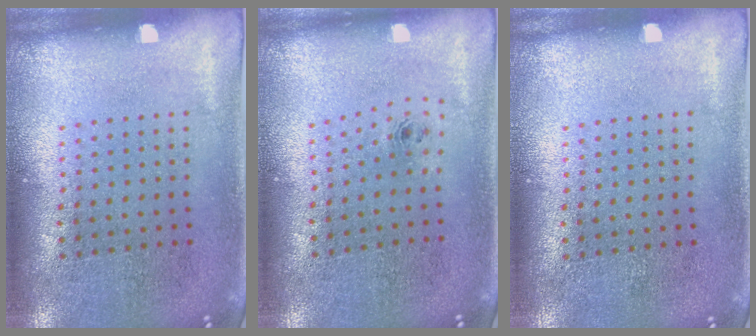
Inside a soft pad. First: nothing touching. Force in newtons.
{"total": 0.7, "press": 0.3, "slide": 0.6}
{"total": 0.0}